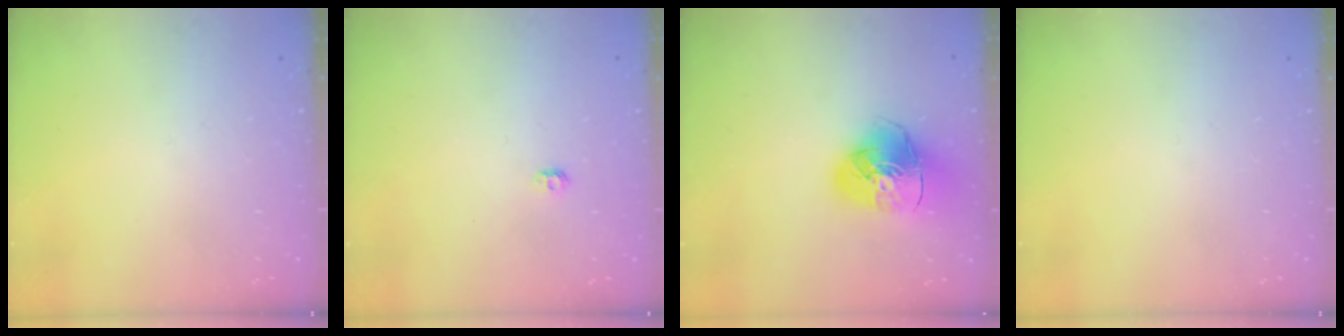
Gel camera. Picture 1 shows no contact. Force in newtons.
{"total": 3.9, "press": 3.8, "slide": 0.5}
{"total": 12.8, "press": 12.6, "slide": 1.9}
{"total": 0.0}